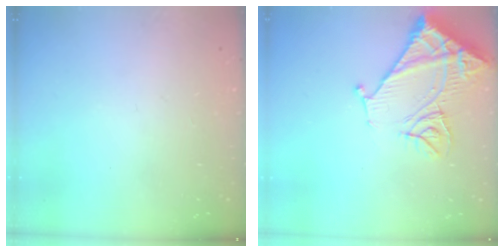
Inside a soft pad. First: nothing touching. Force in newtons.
{"total": 14.3, "press": 14.2, "slide": 1.8}